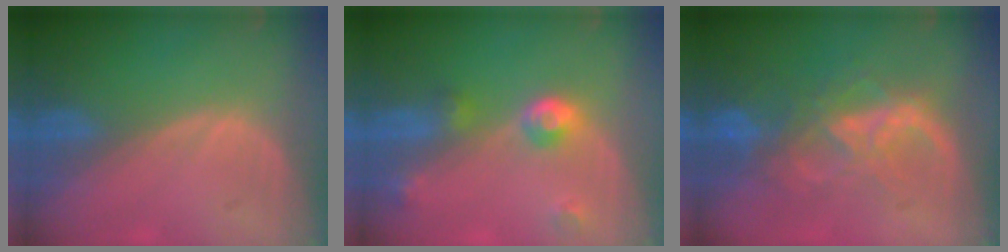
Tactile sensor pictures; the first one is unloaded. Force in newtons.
{"total": 4.8, "press": 4.3, "slide": 2.0}
{"total": 8.9, "press": 7.5, "slide": 4.8}